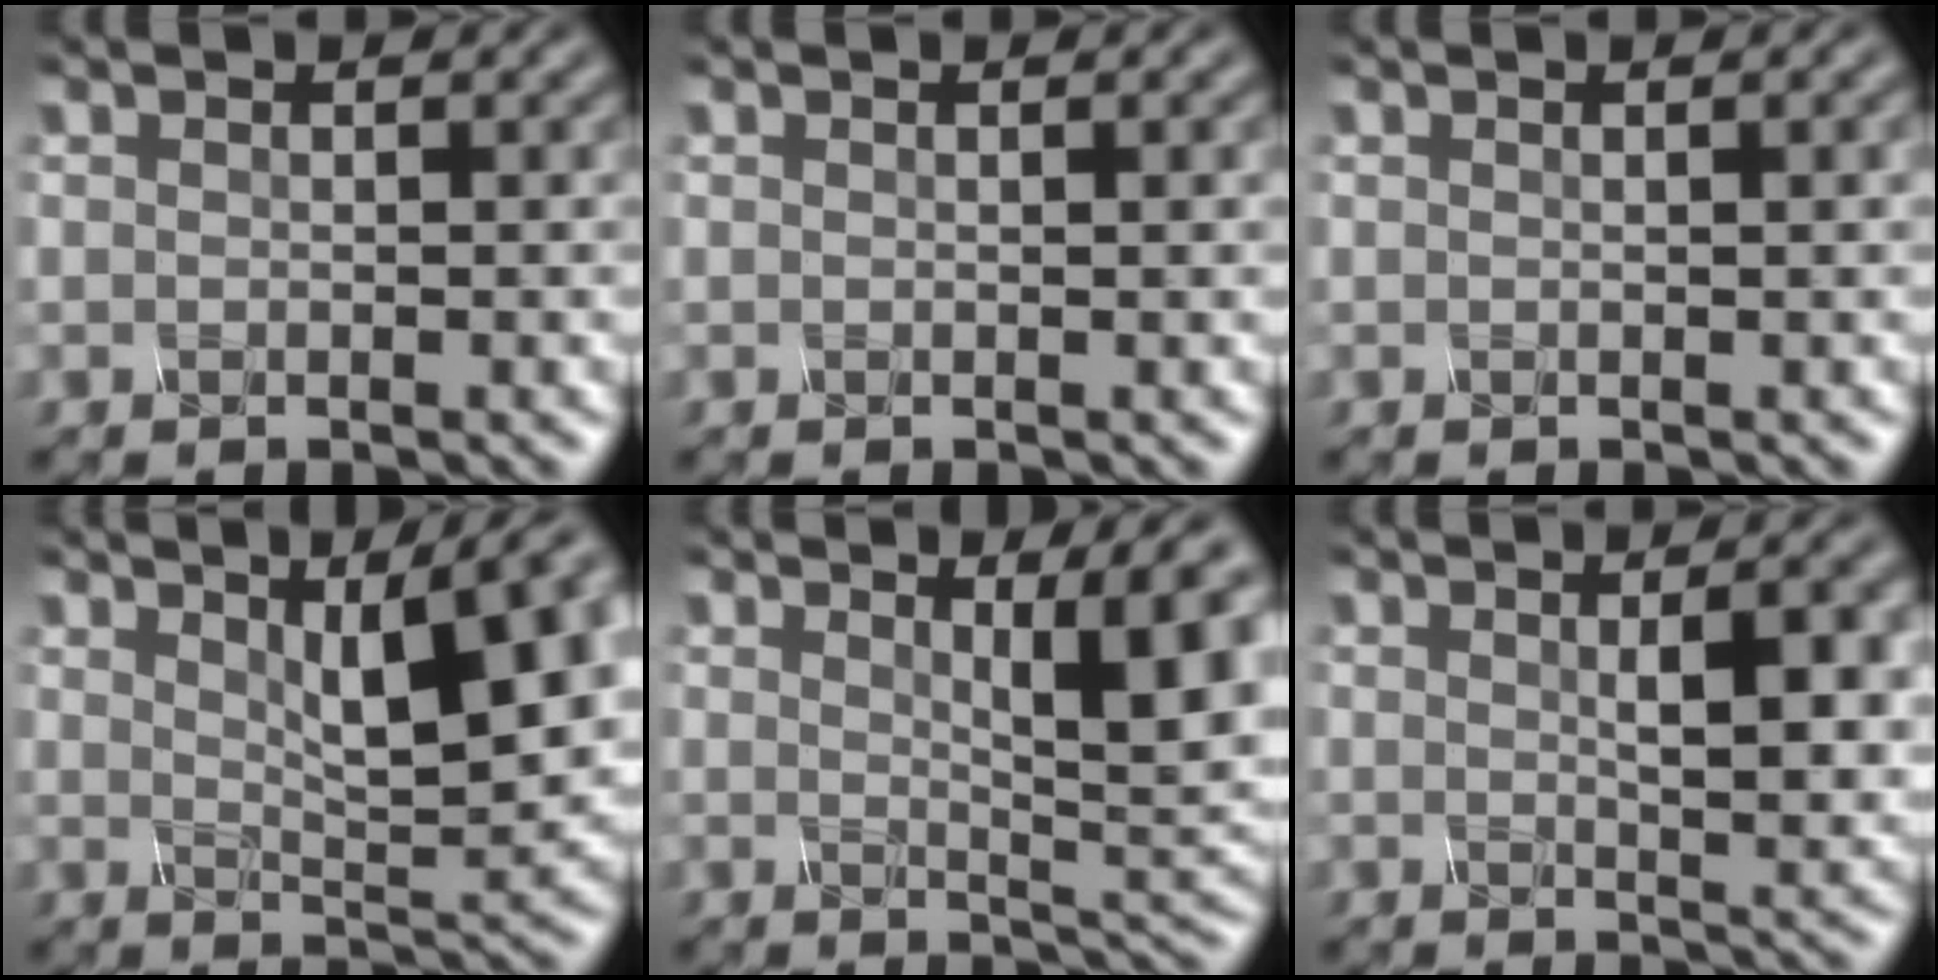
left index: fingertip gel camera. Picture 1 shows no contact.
{"total": 0.8, "force": [0.2, 0.3, 0.7], "torque": [-0.005, 0.003, 0.002]}
{"total": 1.3, "force": [0.3, 0.4, 1.2], "torque": [-0.010, 0.003, 0.000]}
{"total": 10.7, "force": [4.2, 3.6, 9.2], "torque": [-0.096, 0.022, 0.058]}
{"total": 7.2, "force": [2.3, 1.6, 6.6], "torque": [-0.079, -0.008, 0.038]}
{"total": 5.8, "force": [1.0, 1.6, 5.4], "torque": [-0.066, 0.004, 0.018]}